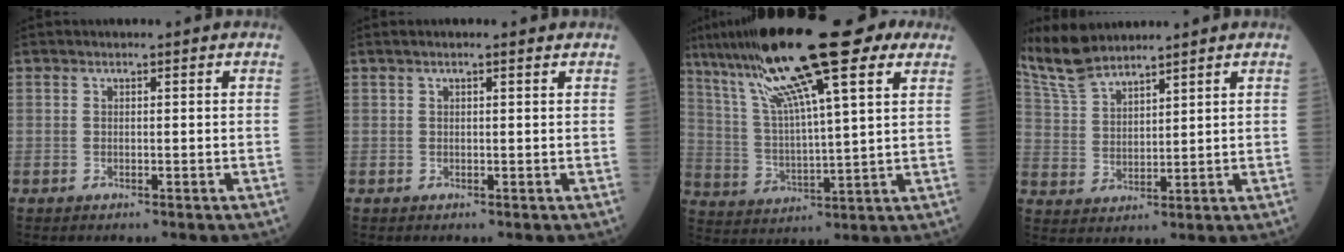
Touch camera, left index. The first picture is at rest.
{"total": 1.7, "force": [1.3, 0.0, 1.1], "torque": [-0.019, 0.017, 0.018]}
{"total": 21.6, "force": [13.6, 2.6, 16.5], "torque": [-0.286, 0.035, 0.225]}
{"total": 7.4, "force": [7.1, 1.0, 1.8], "torque": [-0.062, 0.014, 0.156]}